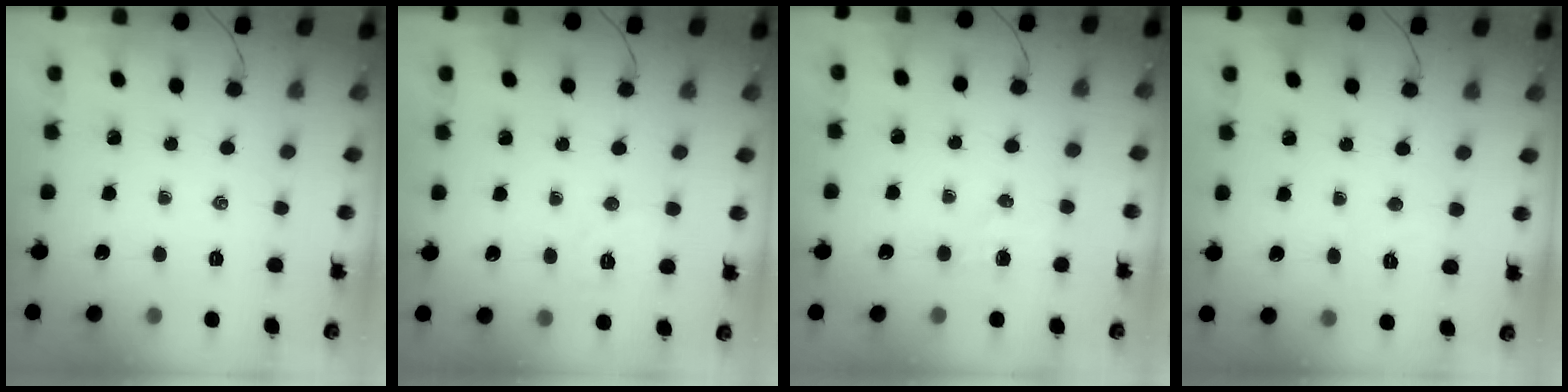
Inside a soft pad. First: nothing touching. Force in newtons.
{"total": 5.1, "press": 5.0, "slide": 1.0}
{"total": 3.2, "press": 3.1, "slide": 0.8}
{"total": 2.7, "press": 2.6, "slide": 0.7}